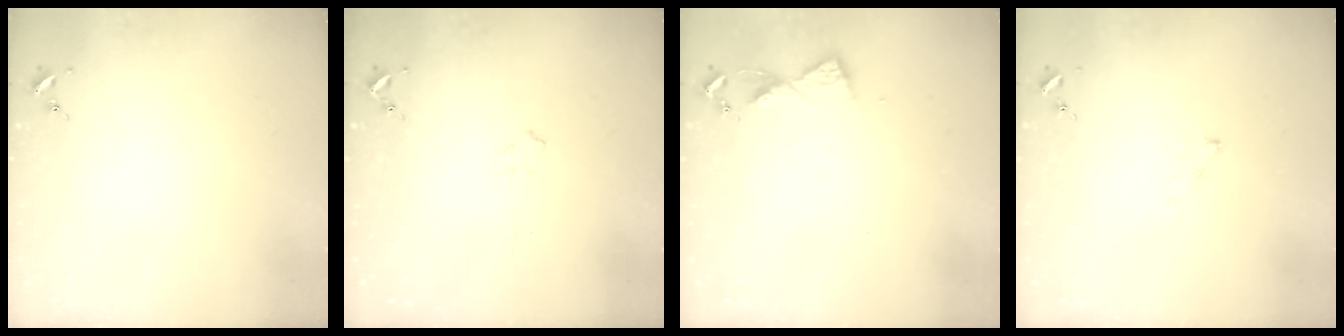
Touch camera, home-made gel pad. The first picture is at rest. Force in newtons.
{"total": 3.2, "press": 3.1, "slide": 0.4}
{"total": 5.5, "press": 5.4, "slide": 0.6}
{"total": 3.5, "press": 3.5, "slide": 0.4}